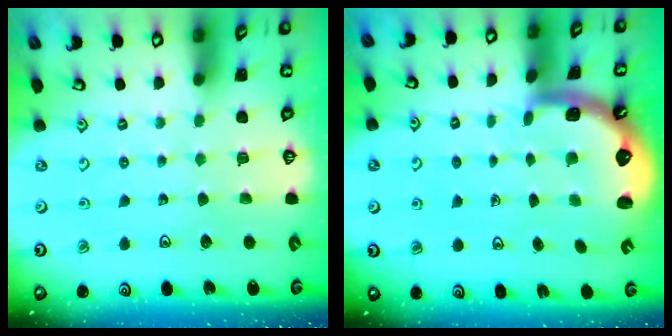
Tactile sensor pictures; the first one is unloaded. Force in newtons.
{"total": 1.5, "press": 1.4, "slide": 0.6}